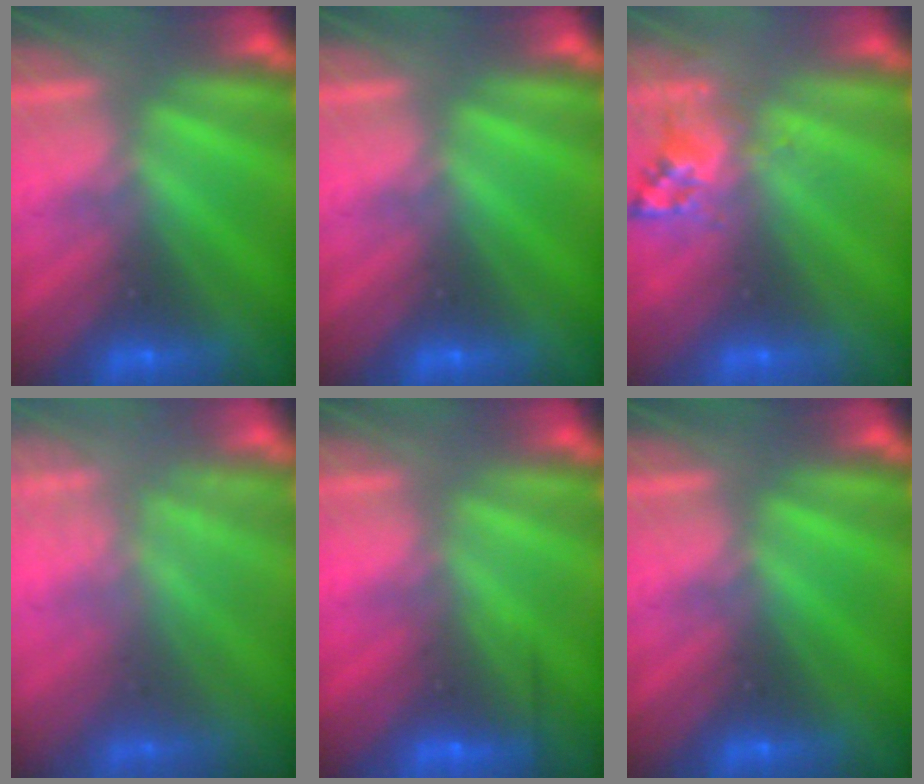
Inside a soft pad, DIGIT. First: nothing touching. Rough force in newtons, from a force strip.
{"total": 0.0}
{"total": 2.5}
{"total": 2.3}
{"total": 2.4}
{"total": 0.0}